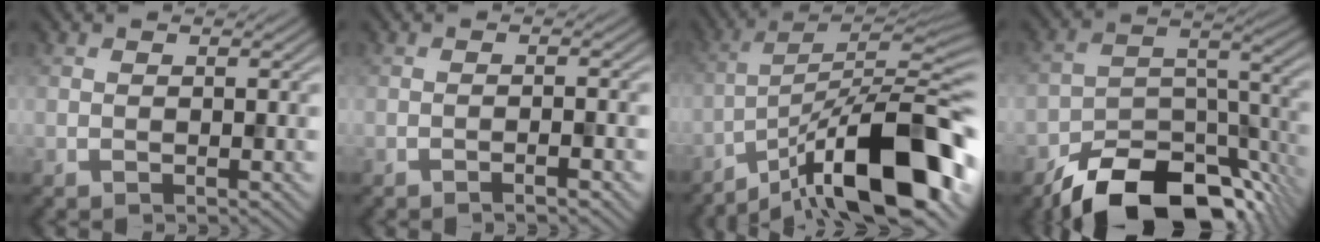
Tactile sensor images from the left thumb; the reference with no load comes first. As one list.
[{"total": 1.5, "force": [-1.0, 0.0, 1.0], "torque": [-0.016, 0.006, -0.021]}, {"total": 17.0, "force": [-11.2, 4.3, 12.1], "torque": [-0.187, 0.009, -0.194]}, {"total": 14.4, "force": [-10.6, 6.4, 7.3], "torque": [-0.123, -0.014, -0.179]}]